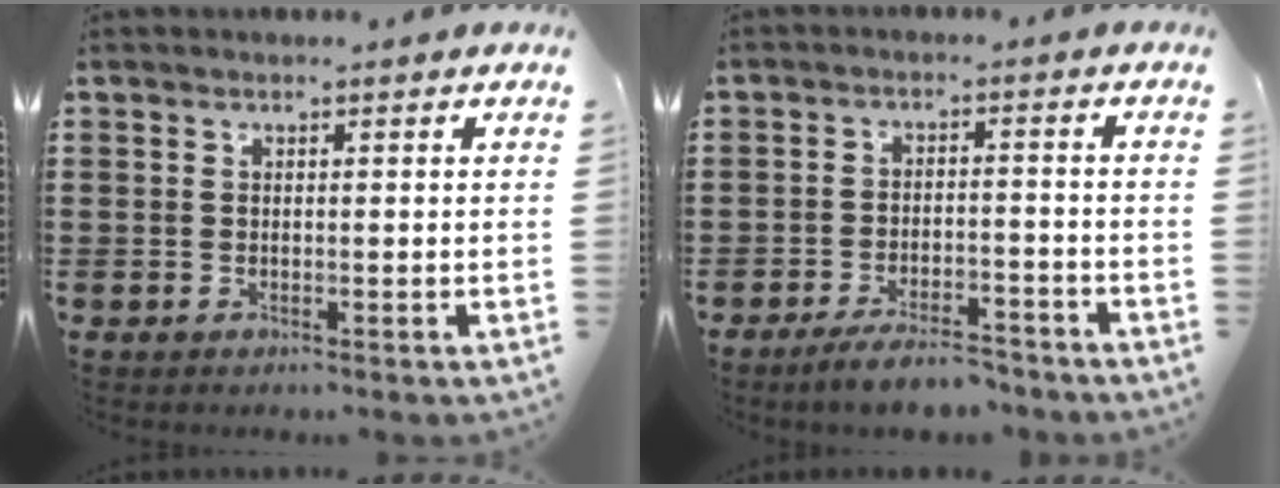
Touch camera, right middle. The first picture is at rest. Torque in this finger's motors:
{"motor_torque": [2.14, 0.00, 0.14, 0.10]}